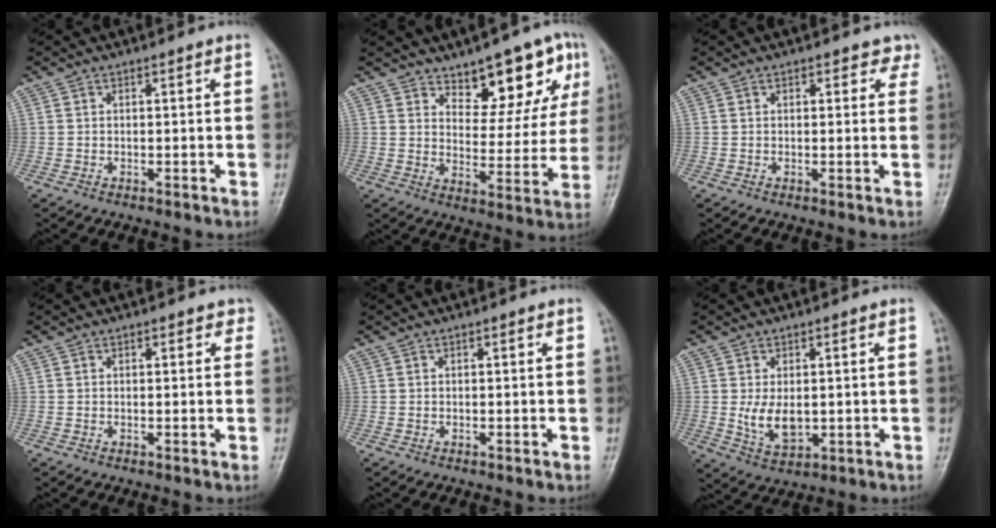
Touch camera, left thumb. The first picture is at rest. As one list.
[{"total": 12.4, "force": [7.5, 5.7, 8.0], "torque": [-0.054, -0.046, 0.111]}, {"total": 2.5, "force": [1.6, 1.7, 0.9], "torque": [0.022, -0.004, 0.011]}, {"total": 1.6, "force": [0.8, 1.0, 1.0], "torque": [0.005, 0.001, 0.005]}, {"total": 0.0}, {"total": 6.4, "force": [-0.1, 3.9, 5.1], "torque": [-0.080, -0.014, 0.010]}]